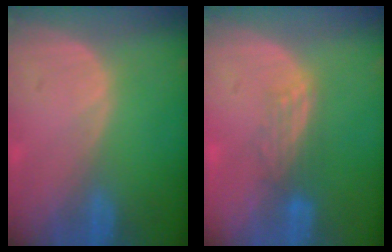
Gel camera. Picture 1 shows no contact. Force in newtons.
{"total": 2.8, "press": 2.7, "slide": 0.6}